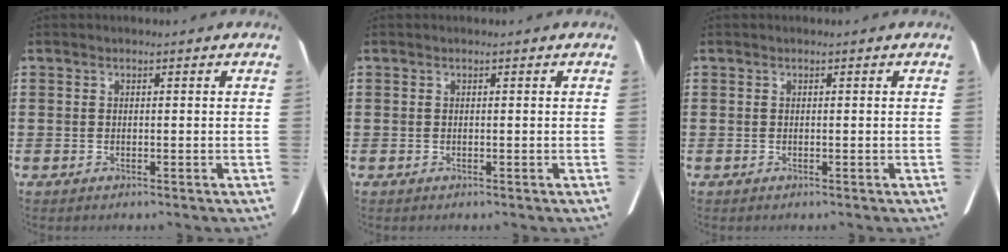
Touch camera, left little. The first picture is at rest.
{"total": 0.0}
{"total": 0.0}